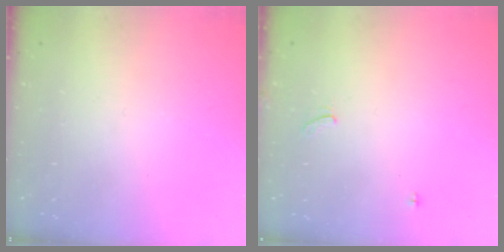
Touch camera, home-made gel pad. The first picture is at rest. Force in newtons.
{"total": 1.5, "press": 1.2, "slide": 1.0}